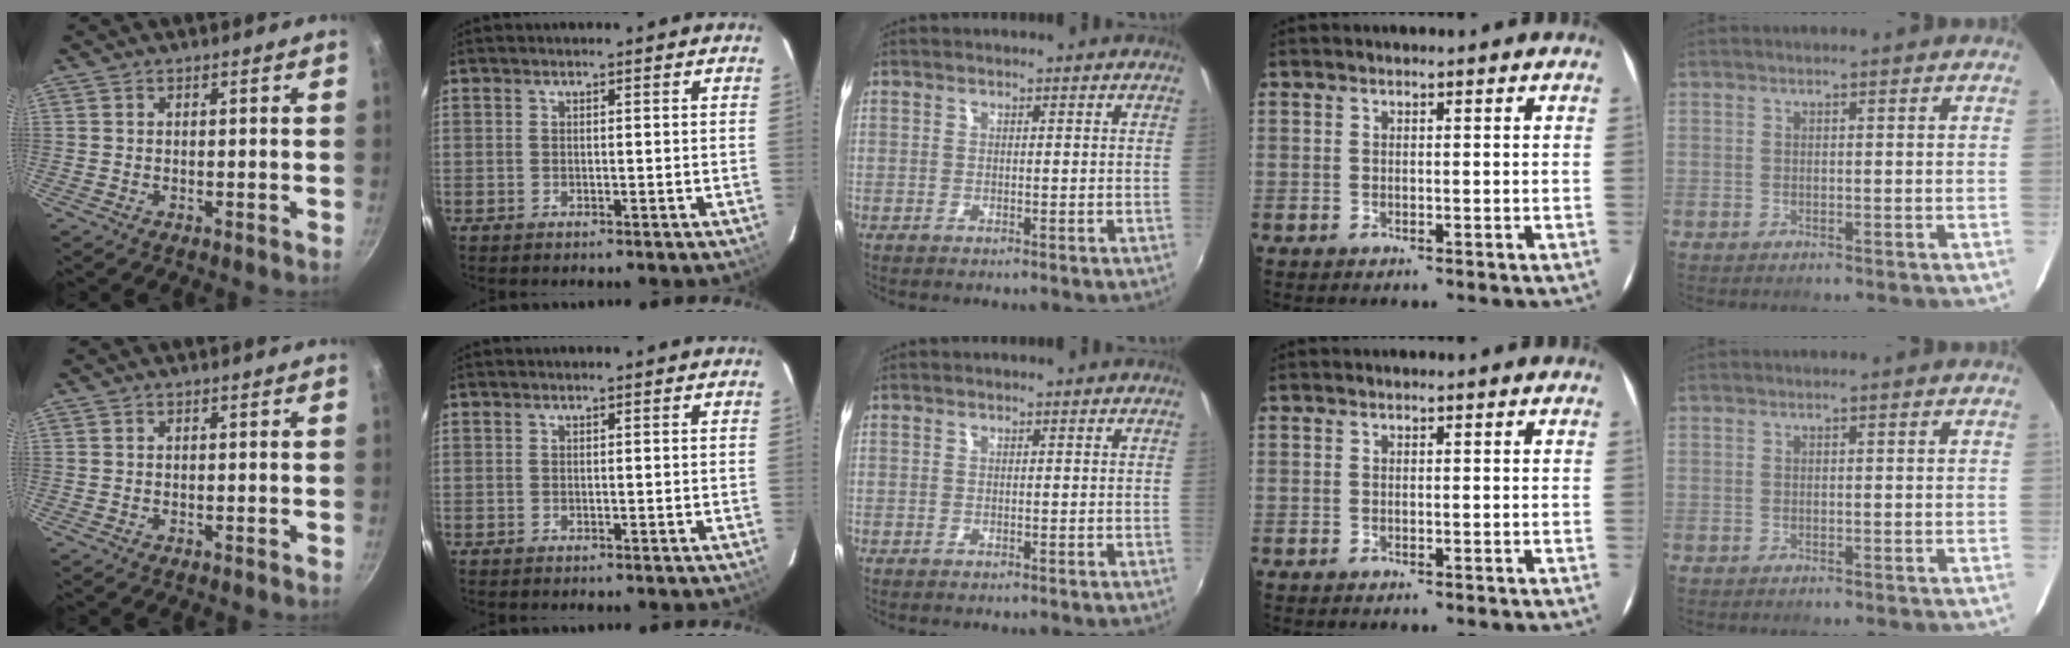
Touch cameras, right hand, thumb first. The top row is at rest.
{}